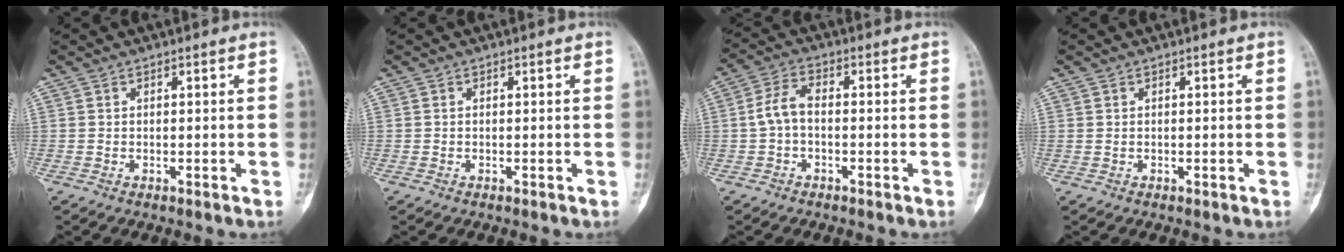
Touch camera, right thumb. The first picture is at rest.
{"total": 0.0}
{"total": 4.9, "force": [-0.7, 2.7, 4.0], "torque": [-0.083, 0.018, -0.021]}
{"total": 0.0}